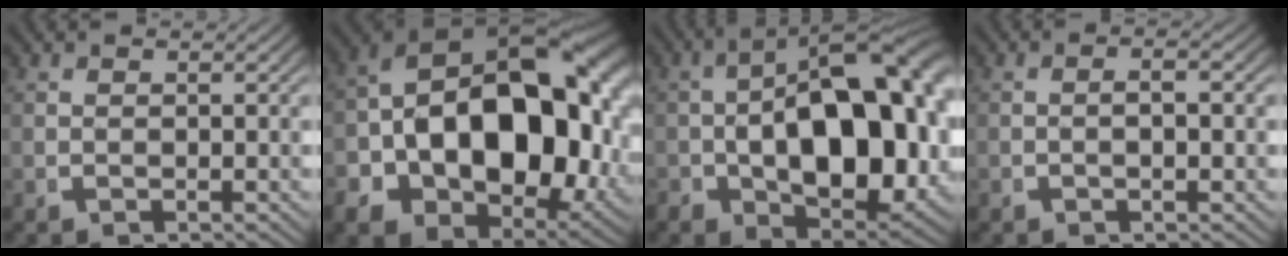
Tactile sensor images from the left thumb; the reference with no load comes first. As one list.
[{"total": 23.2, "force": [-1.6, 15.6, 17.1], "torque": [-0.300, -0.067, 0.000]}, {"total": 16.9, "force": [-1.2, 10.0, 13.6], "torque": [-0.206, -0.044, 0.003]}, {"total": 1.5, "force": [-0.5, 0.5, 1.3], "torque": [-0.023, 0.000, -0.007]}]